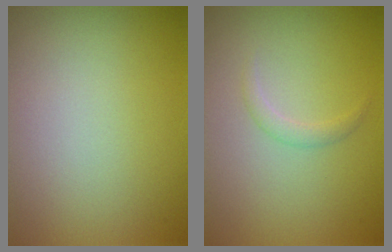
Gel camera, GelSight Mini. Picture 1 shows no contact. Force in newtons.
{"total": 0.9, "press": 0.9, "slide": 0.1}